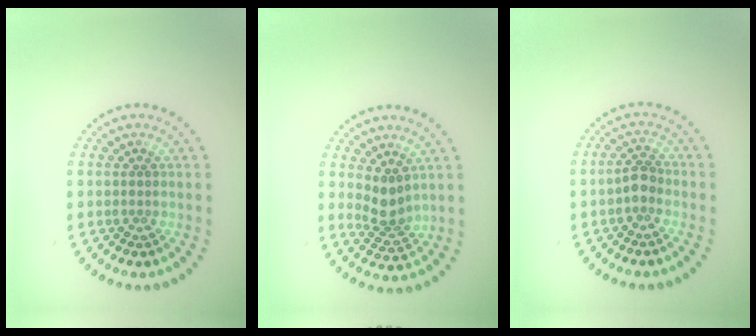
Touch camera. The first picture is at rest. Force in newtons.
{"total": 2.4, "press": 1.9, "slide": 1.5}
{"total": 1.6, "press": 1.4, "slide": 0.7}